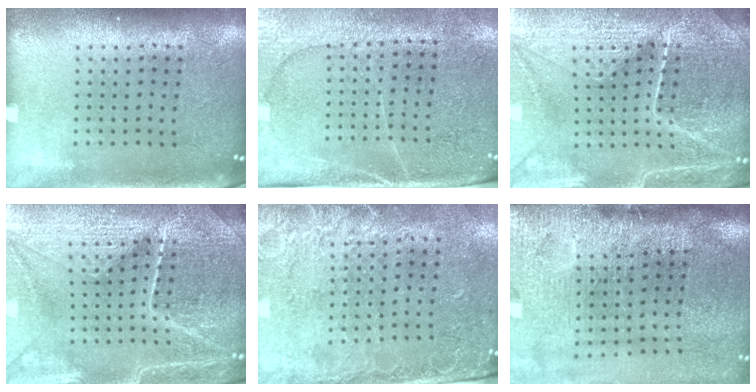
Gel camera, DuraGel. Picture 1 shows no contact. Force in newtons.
{"total": 2.9, "press": 2.7, "slide": 1.2}
{"total": 4.9, "press": 4.6, "slide": 1.6}
{"total": 4.9, "press": 4.6, "slide": 1.6}
{"total": 2.5, "press": 2.0, "slide": 1.5}
{"total": 4.7, "press": 3.7, "slide": 2.9}